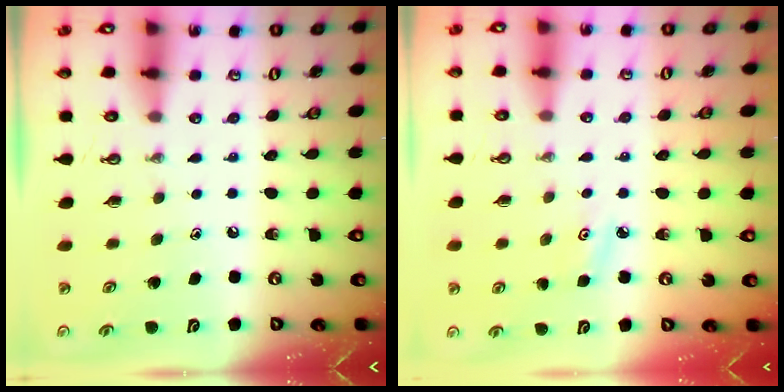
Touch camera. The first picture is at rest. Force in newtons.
{"total": 3.0, "press": 3.0, "slide": 0.4}